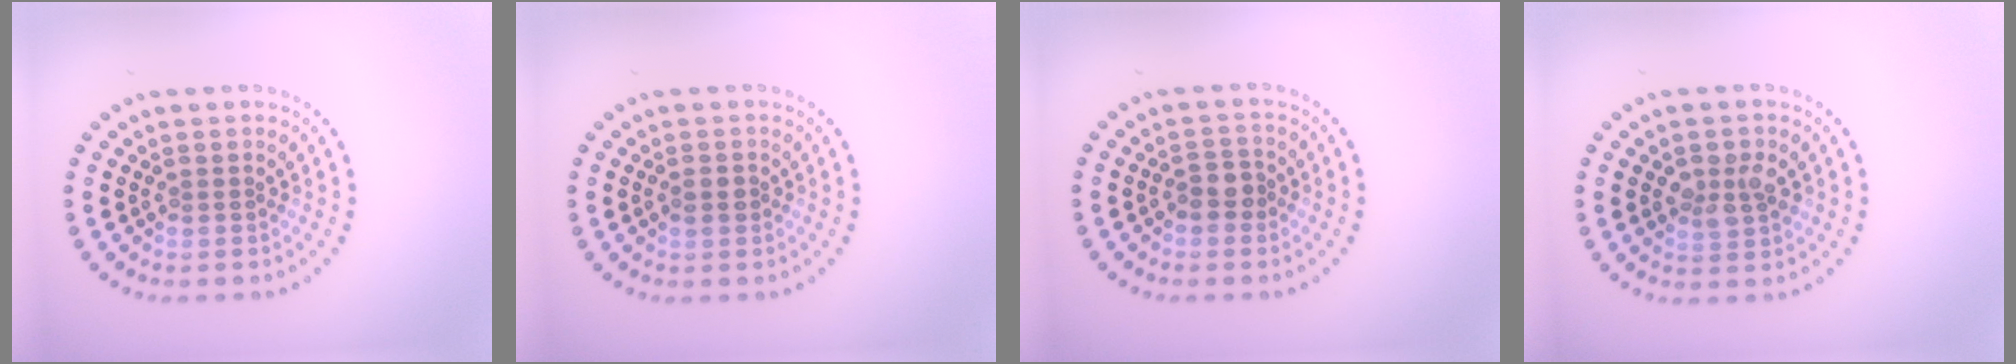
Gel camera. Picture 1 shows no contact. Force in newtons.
{"total": 1.2, "press": 1.2, "slide": 0.1}
{"total": 1.9, "press": 1.8, "slide": 0.7}
{"total": 2.6, "press": 2.5, "slide": 0.7}